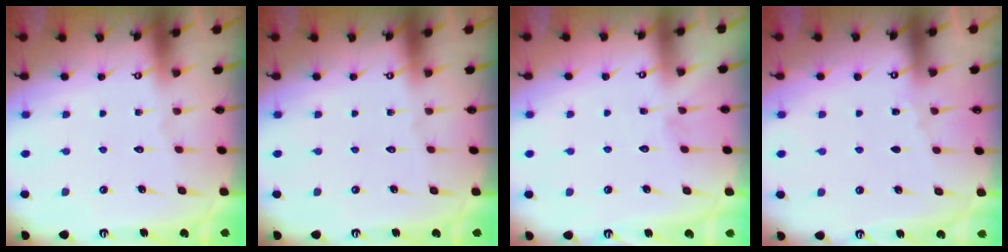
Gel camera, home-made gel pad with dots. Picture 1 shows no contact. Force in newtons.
{"total": 0.0}
{"total": 2.7, "press": 2.7, "slide": 0.2}
{"total": 3.4, "press": 3.4, "slide": 0.5}